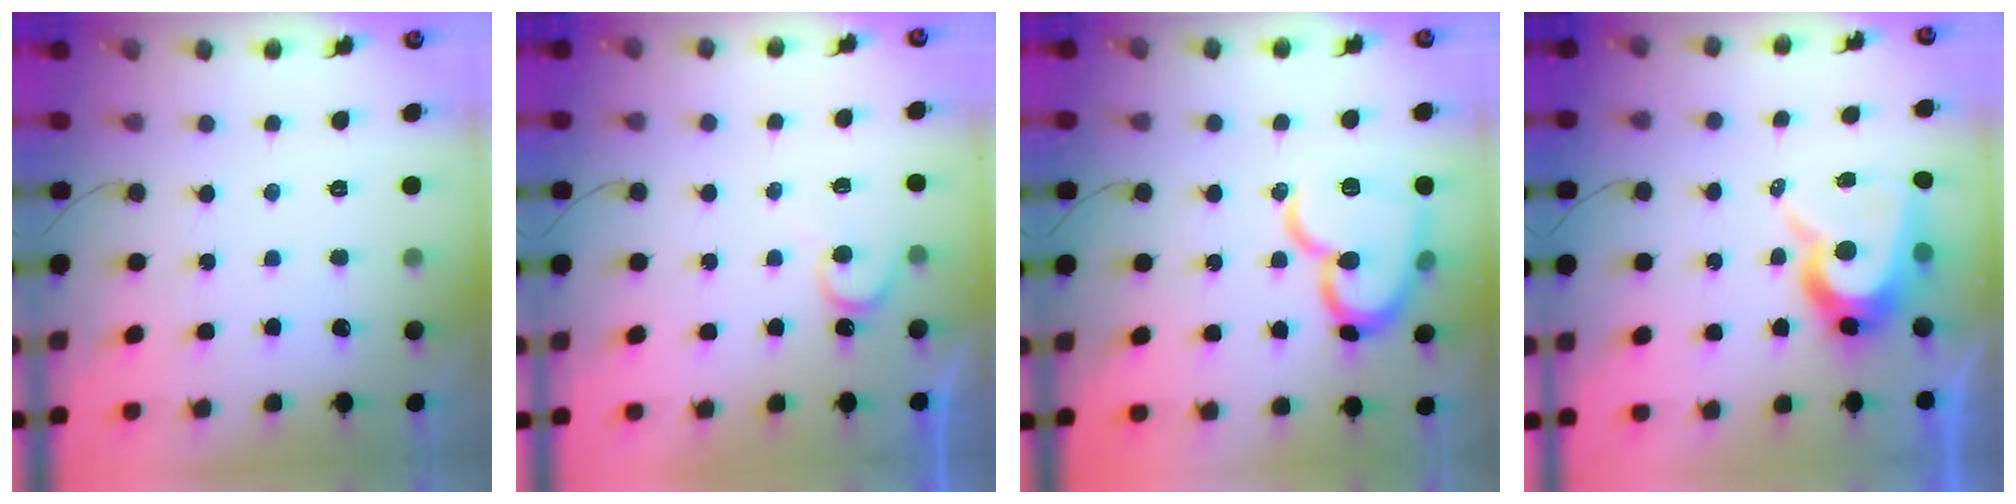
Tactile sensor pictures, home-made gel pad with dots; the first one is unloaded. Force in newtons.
{"total": 5.4, "press": 5.4, "slide": 0.6}
{"total": 16.5, "press": 16.4, "slide": 1.8}
{"total": 11.7, "press": 11.6, "slide": 1.2}